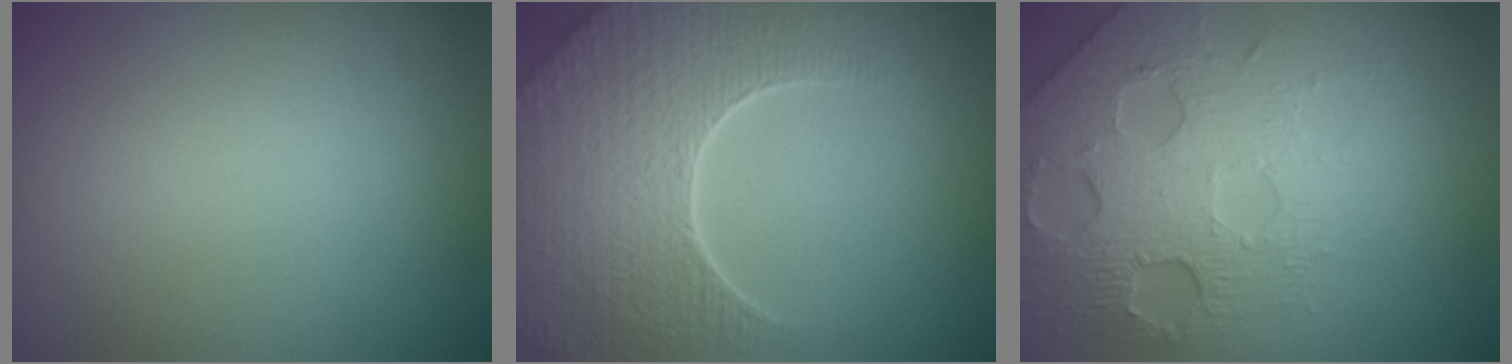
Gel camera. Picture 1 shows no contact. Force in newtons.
{"total": 8.7, "press": 6.1, "slide": 6.3}
{"total": 7.8, "press": 5.3, "slide": 5.7}